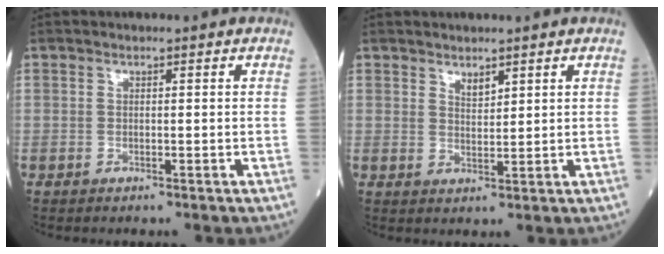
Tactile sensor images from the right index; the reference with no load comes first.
{"total": 2.0, "force": [1.5, 0.7, 1.1], "torque": [-0.021, -0.005, 0.032]}